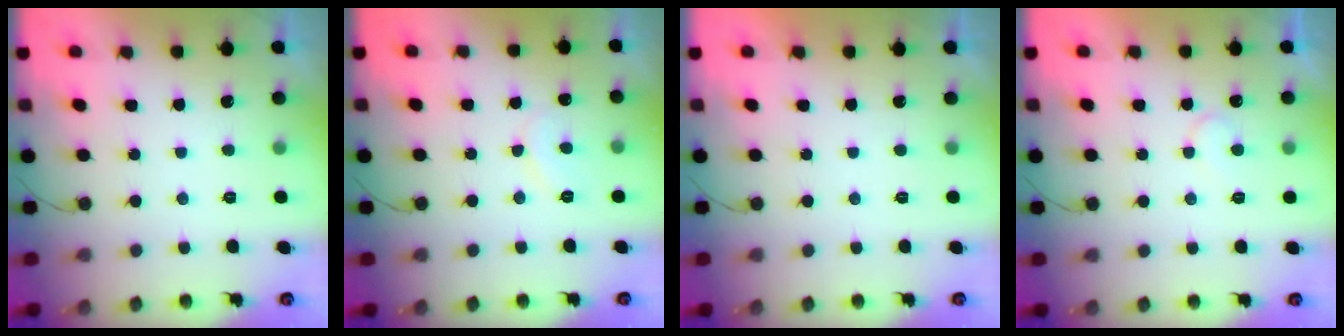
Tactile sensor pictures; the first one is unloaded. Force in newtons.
{"total": 6.5, "press": 6.5, "slide": 0.7}
{"total": 1.7, "press": 1.7, "slide": 0.1}
{"total": 4.7, "press": 4.7, "slide": 0.4}